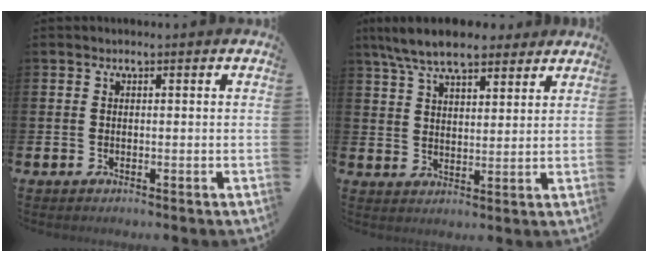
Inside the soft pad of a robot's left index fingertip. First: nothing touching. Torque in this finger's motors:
{"motor_torque": [1.07, -1.07, 0.81, 0.21]}